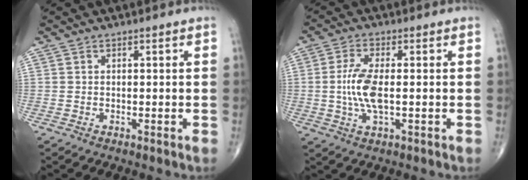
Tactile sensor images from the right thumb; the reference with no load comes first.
{"total": 7.4, "force": [-0.4, 2.7, 6.9], "torque": [-0.158, -0.002, -0.010]}